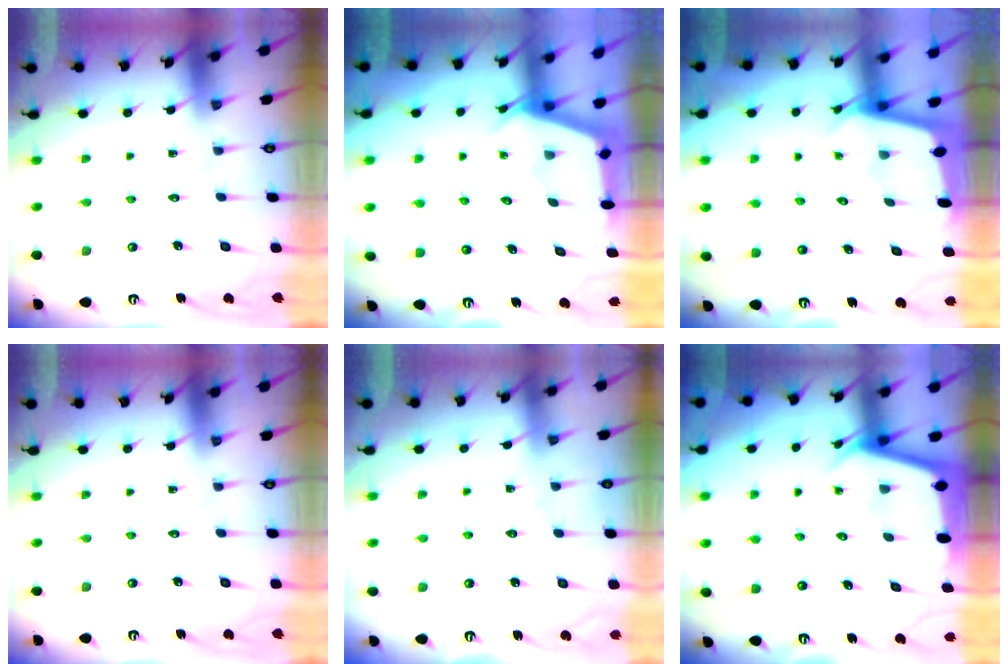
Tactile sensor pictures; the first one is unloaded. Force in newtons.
{"total": 2.6, "press": 2.6, "slide": 0.4}
{"total": 1.8, "press": 1.8, "slide": 0.2}
{"total": 0.0}
{"total": 2.9, "press": 2.8, "slide": 0.4}
{"total": 2.9, "press": 2.9, "slide": 0.3}